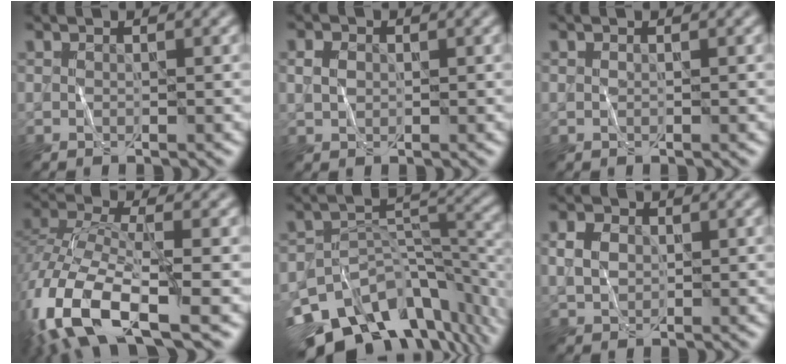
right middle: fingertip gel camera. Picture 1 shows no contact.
{"total": 1.7, "force": [0.3, 1.3, 0.9], "torque": [-0.020, 0.003, 0.005]}
{"total": 0.0}
{"total": 12.1, "force": [-6.0, 4.9, 9.4], "torque": [-0.206, -0.018, -0.120]}
{"total": 13.2, "force": [-8.6, 7.2, 6.9], "torque": [-0.133, -0.005, -0.122]}
{"total": 2.5, "force": [0.4, 2.0, 1.5], "torque": [-0.031, 0.002, 0.006]}